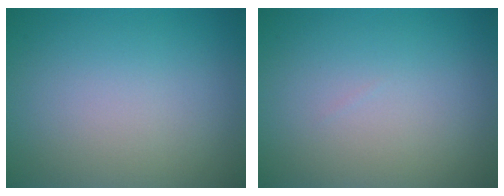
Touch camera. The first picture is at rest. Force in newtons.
{"total": 0.0}